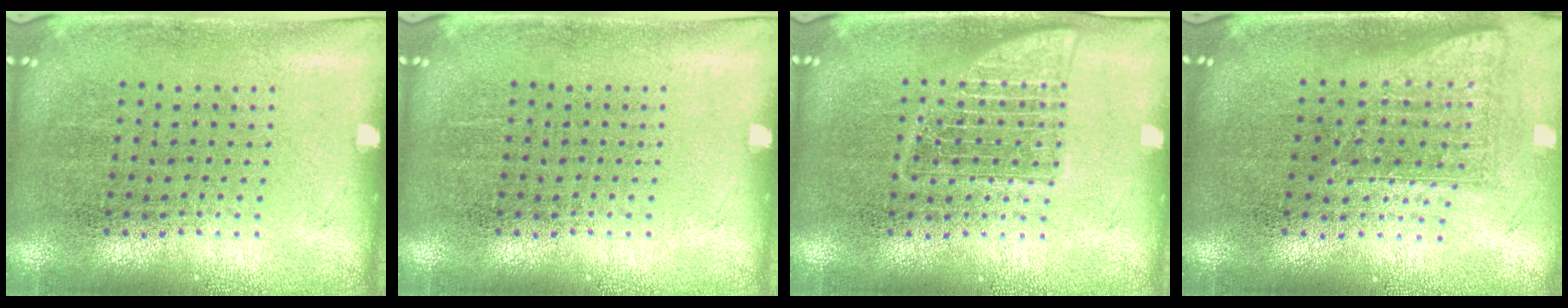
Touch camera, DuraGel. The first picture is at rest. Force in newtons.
{"total": 0.0}
{"total": 2.3, "press": 2.3, "slide": 0.3}
{"total": 1.6, "press": 1.2, "slide": 1.1}